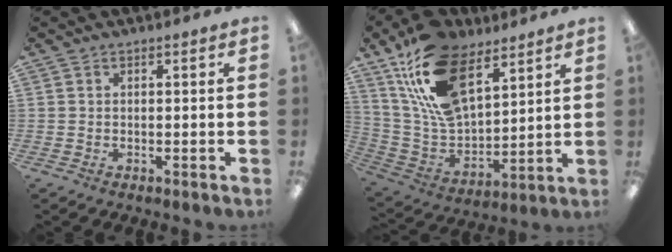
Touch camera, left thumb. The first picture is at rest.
{"total": 21.0, "force": [12.2, 11.3, 12.8], "torque": [-0.276, -0.049, 0.225]}